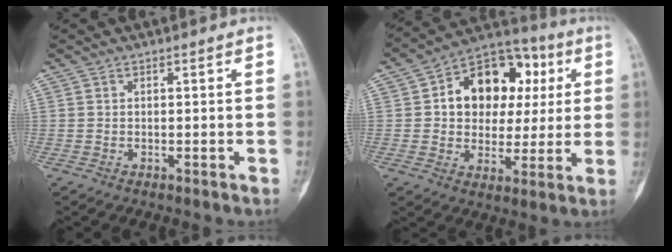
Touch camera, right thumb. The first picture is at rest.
{"total": 17.7, "force": [3.9, 12.9, 11.5], "torque": [-0.111, 0.022, 0.056]}